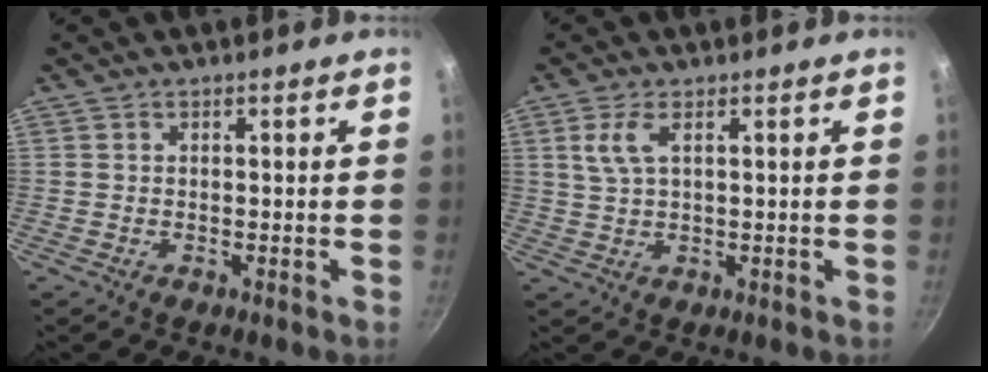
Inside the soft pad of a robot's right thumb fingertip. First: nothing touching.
{"total": 4.4, "force": [1.7, 1.8, 3.6], "torque": [-0.078, 0.000, 0.036]}